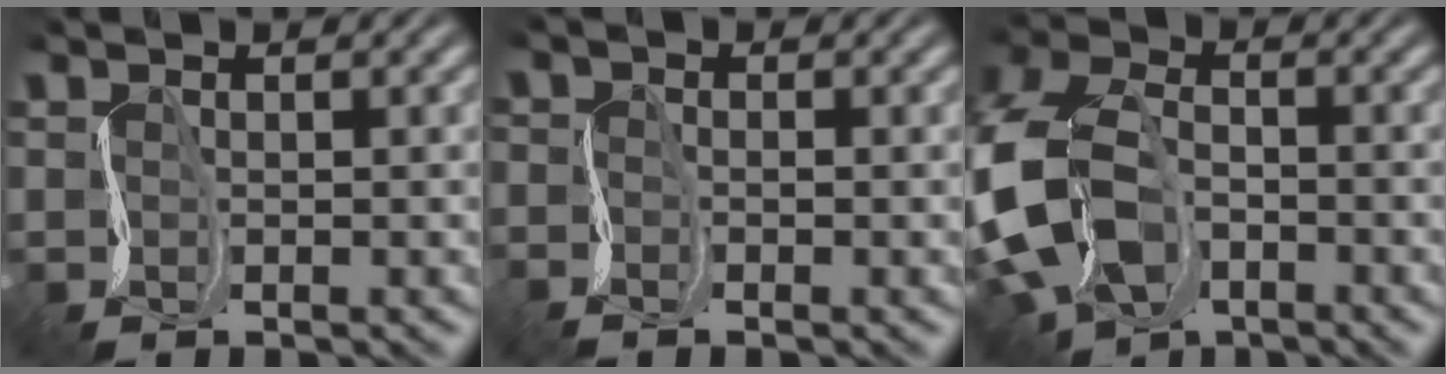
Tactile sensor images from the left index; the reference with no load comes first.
{"total": 1.6, "force": [-1.6, -0.1, -0.1], "torque": [-0.003, -0.007, -0.031]}
{"total": 11.0, "force": [-4.5, 7.2, 6.9], "torque": [-0.189, -0.026, -0.090]}